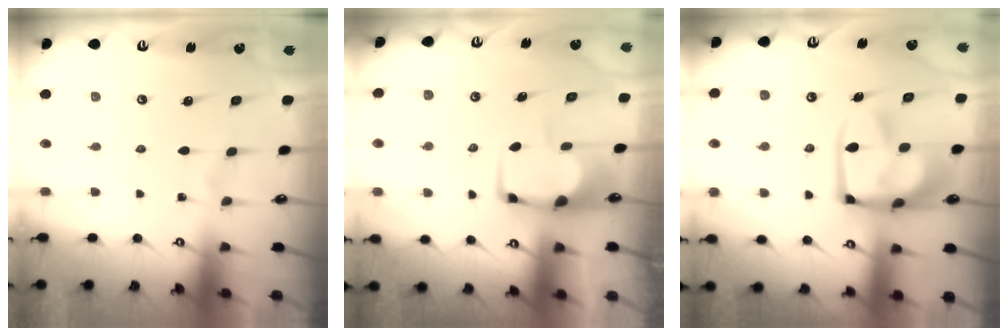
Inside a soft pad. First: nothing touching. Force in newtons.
{"total": 2.4, "press": 2.3, "slide": 0.5}
{"total": 15.1, "press": 15.0, "slide": 1.9}